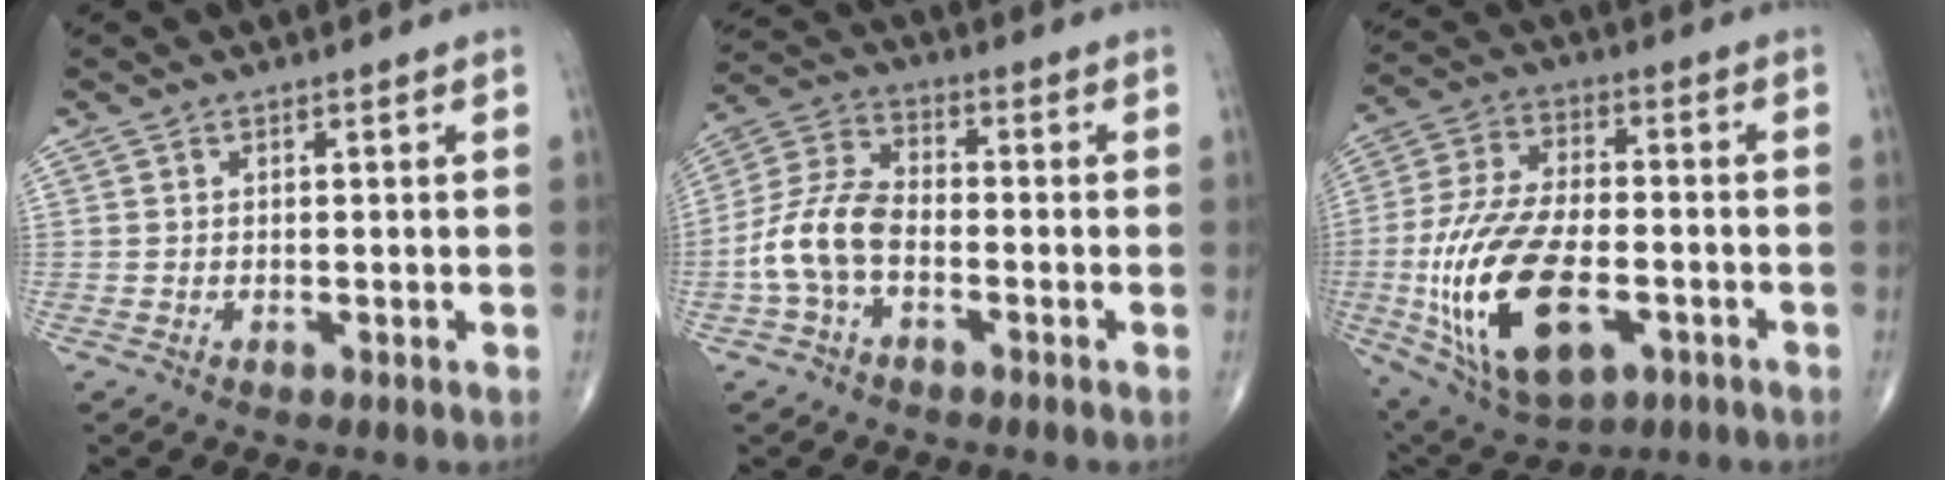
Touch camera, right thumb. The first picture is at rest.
{"total": 9.8, "force": [-3.0, 5.7, 7.4], "torque": [-0.157, 0.032, -0.067]}
{"total": 22.5, "force": [-5.8, 11.7, 18.4], "torque": [-0.368, 0.011, -0.086]}